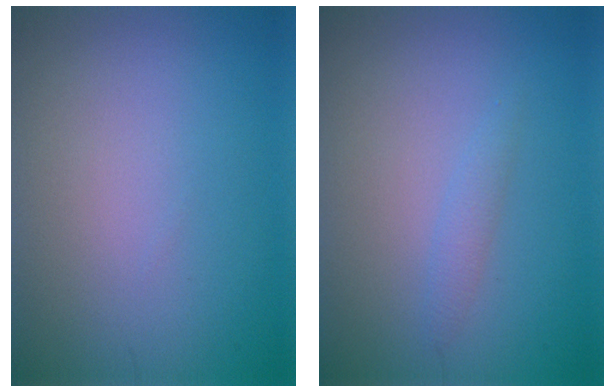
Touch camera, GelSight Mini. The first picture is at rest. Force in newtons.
{"total": 1.1, "press": 1.1, "slide": 0.0}